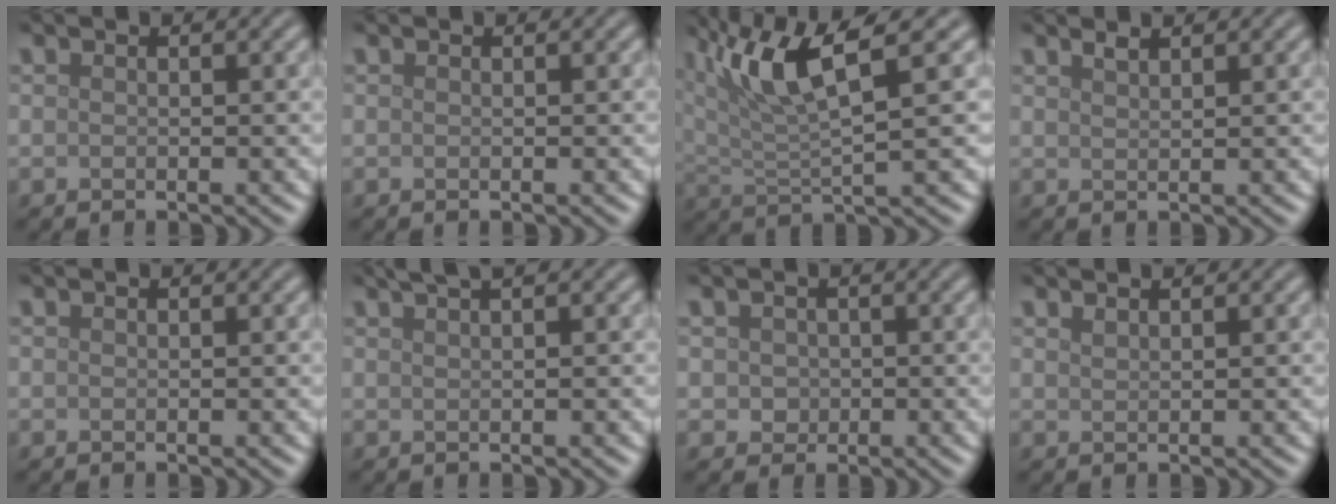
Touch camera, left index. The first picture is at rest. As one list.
[{"total": 0.0}, {"total": 7.6, "force": [3.7, 1.7, 6.3], "torque": [-0.127, 0.010, 0.071]}, {"total": 1.0, "force": [0.8, 0.2, 0.4], "torque": [-0.002, 0.001, 0.015]}, {"total": 0.0}, {"total": 3.4, "force": [2.2, 1.2, 2.3], "torque": [-0.016, 0.012, 0.012]}, {"total": 1.5, "force": [0.1, 1.4, 0.5], "torque": [-0.006, -0.004, 0.001]}, {"total": 0.8, "force": [0.7, 0.2, 0.3], "torque": [-0.004, 0.000, 0.012]}]